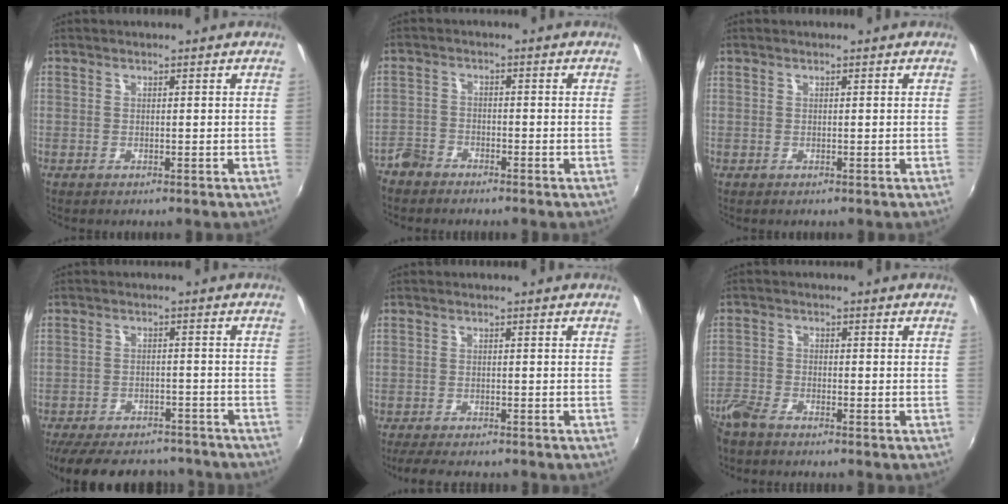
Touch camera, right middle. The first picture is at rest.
{"total": 3.8, "force": [-3.3, 1.9, 0.5], "torque": [-0.016, 0.003, -0.068]}
{"total": 0.0}
{"total": 19.4, "force": [-16.2, 7.3, 7.9], "torque": [-0.174, -0.002, -0.217]}
{"total": 5.5, "force": [-4.8, 1.3, 2.5], "torque": [-0.063, -0.017, -0.081]}
{"total": 5.3, "force": [-4.6, 1.4, 2.1], "torque": [-0.058, -0.014, -0.098]}